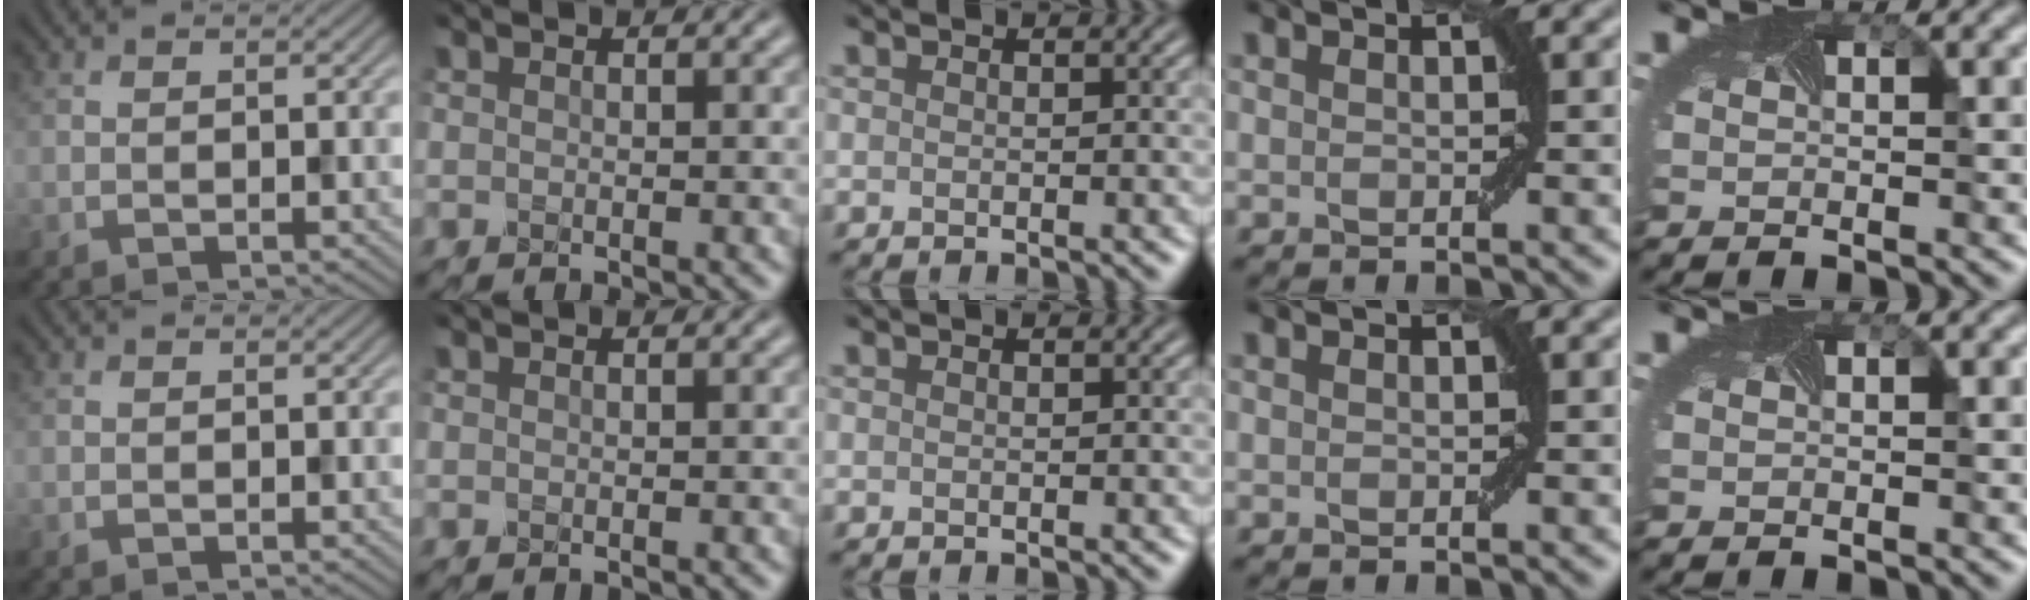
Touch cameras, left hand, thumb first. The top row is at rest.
{}